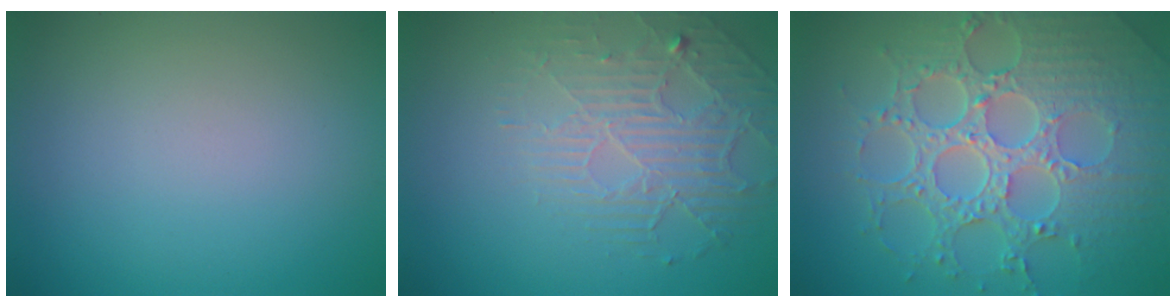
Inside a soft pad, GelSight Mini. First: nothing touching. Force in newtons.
{"total": 2.6, "press": 2.0, "slide": 1.7}
{"total": 8.4, "press": 6.2, "slide": 5.6}